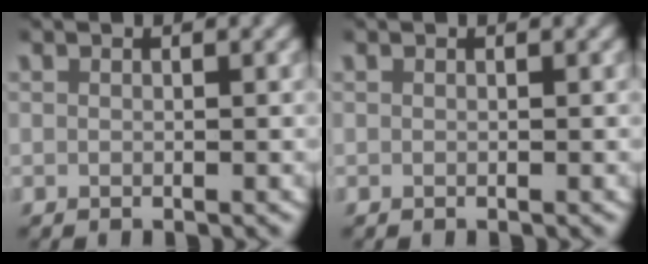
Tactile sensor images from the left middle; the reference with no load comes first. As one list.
[{"total": 0.0}]